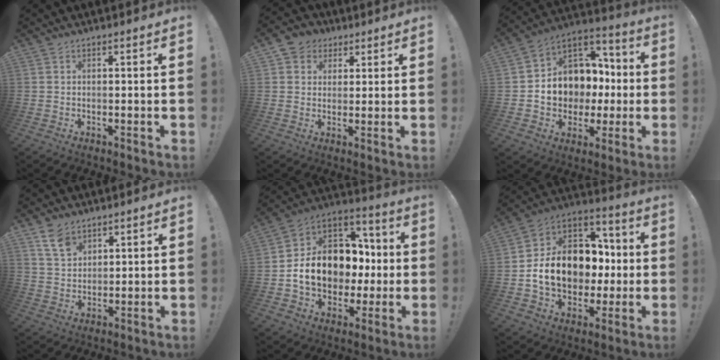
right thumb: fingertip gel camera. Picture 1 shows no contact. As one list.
[{"total": 5.9, "force": [2.0, 5.4, 1.0], "torque": [-0.015, -0.006, 0.041]}, {"total": 12.4, "force": [0.4, 11.0, 5.6], "torque": [-0.077, -0.010, 0.027]}, {"total": 7.4, "force": [5.1, 4.2, 3.2], "torque": [-0.058, -0.024, 0.099]}, {"total": 16.4, "force": [-0.5, 12.9, 10.1], "torque": [-0.165, 0.009, 0.009]}, {"total": 17.9, "force": [-0.7, 13.8, 11.4], "torque": [-0.198, 0.017, 0.008]}]